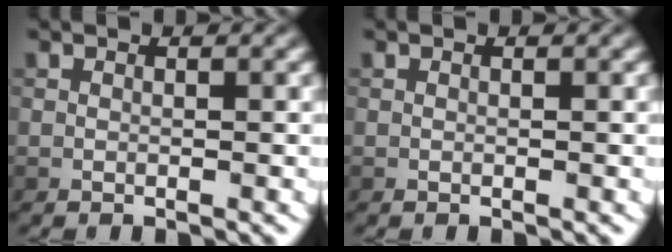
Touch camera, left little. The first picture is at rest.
{"total": 0.0}